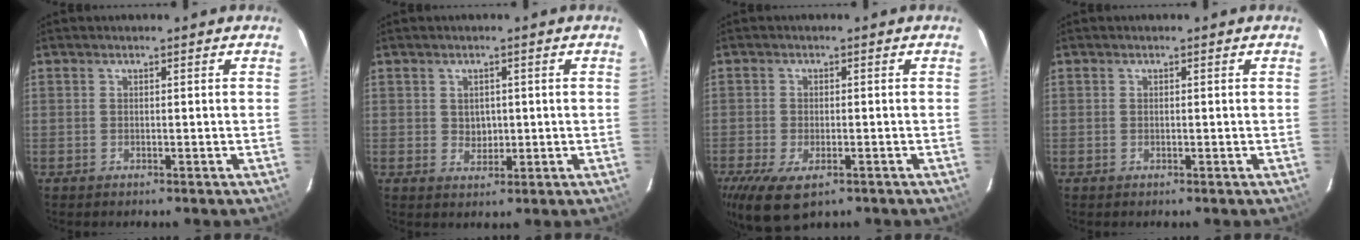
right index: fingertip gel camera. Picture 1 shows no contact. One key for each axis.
{"total": 2.7, "fx": 0.3, "fy": 2.5, "fz": 1.0, "tx": -0.014, "ty": 0.001, "tz": 0.009}
{"total": 8.9, "fx": -5.0, "fy": 4.2, "fz": 6.0, "tx": -0.137, "ty": -0.035, "tz": -0.086}
{"total": 0.0}